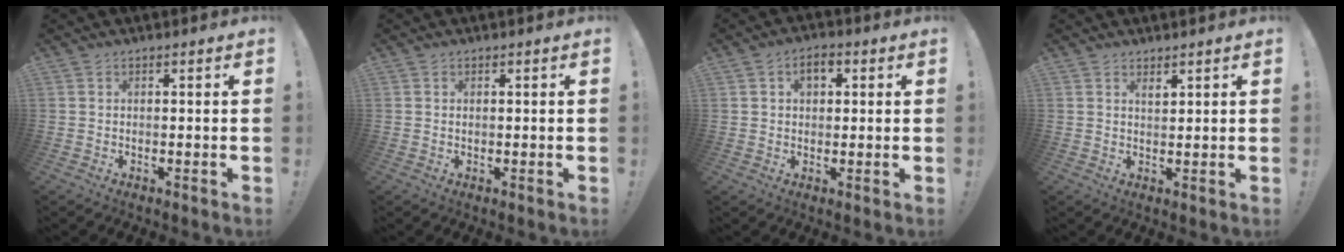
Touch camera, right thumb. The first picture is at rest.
{"total": 0.0}
{"total": 5.1, "force": [1.5, 3.6, 3.4], "torque": [-0.040, 0.003, 0.023]}
{"total": 1.9, "force": [1.6, 0.3, 0.9], "torque": [-0.010, -0.010, 0.027]}